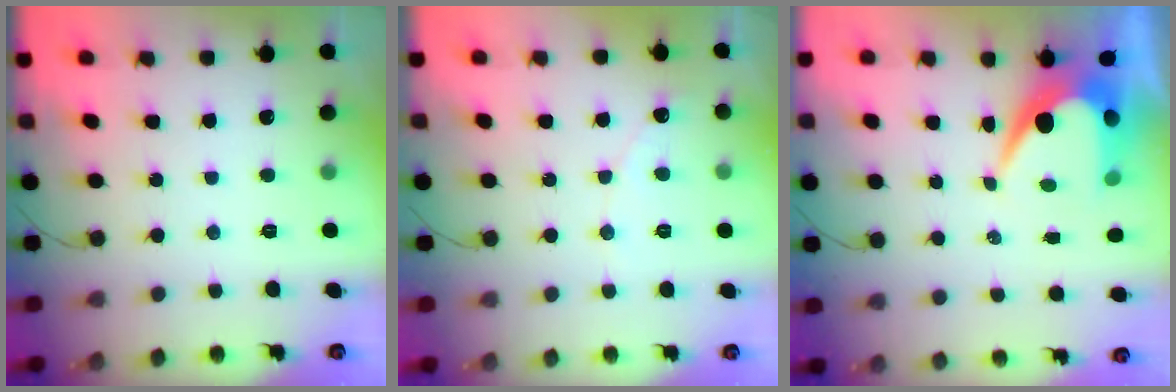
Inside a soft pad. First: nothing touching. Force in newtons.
{"total": 2.3, "press": 2.3, "slide": 0.2}
{"total": 7.9, "press": 7.8, "slide": 0.8}